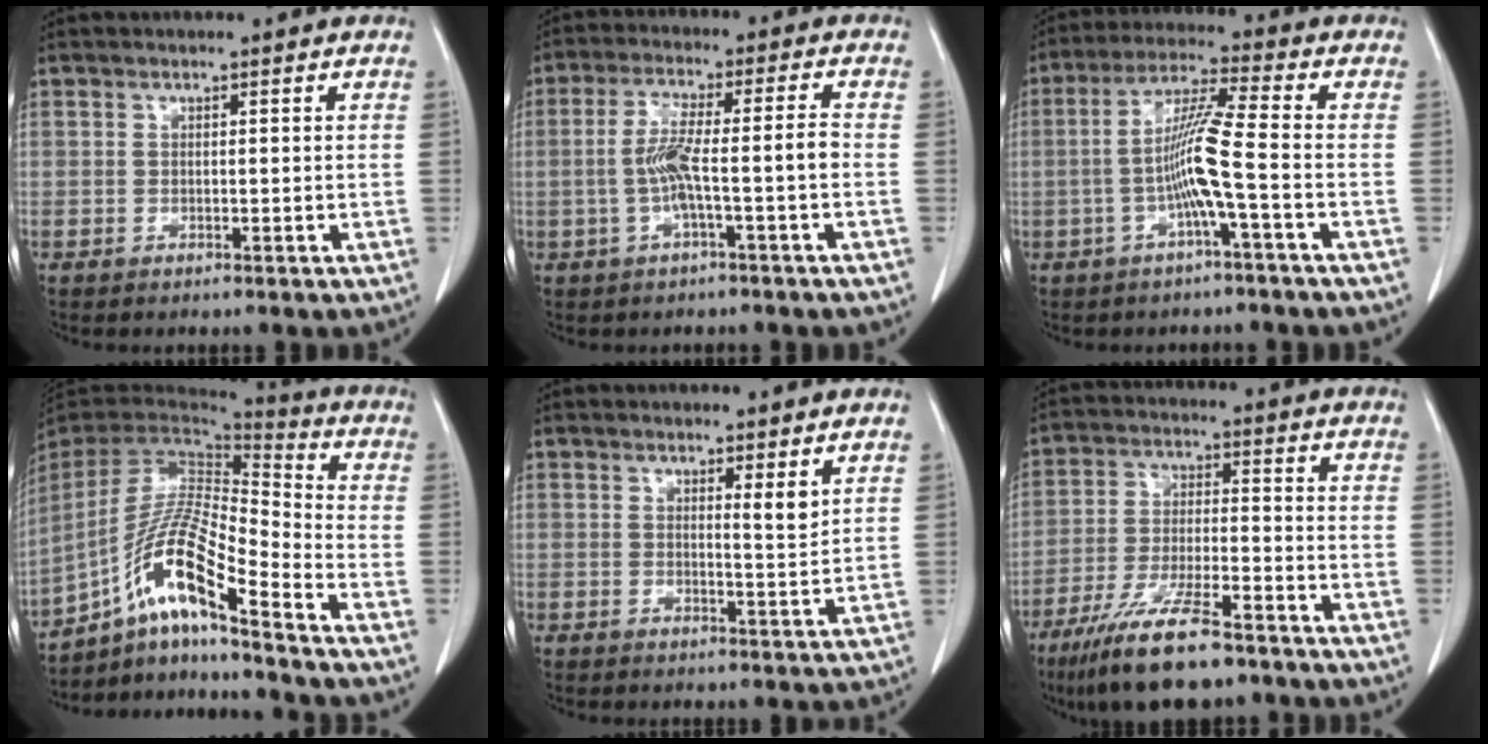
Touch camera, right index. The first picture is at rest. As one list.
[{"total": 7.2, "force": [-1.6, 0.1, 7.1], "torque": [-0.141, 0.019, -0.027]}, {"total": 8.4, "force": [-1.9, -0.9, 8.2], "torque": [-0.164, 0.010, -0.038]}, {"total": 14.7, "force": [-9.2, 0.5, 11.4], "torque": [-0.224, 0.003, -0.170]}, {"total": 2.8, "force": [1.7, 0.1, 2.2], "torque": [-0.038, -0.011, 0.027]}, {"total": 13.6, "force": [-9.9, 2.7, 8.9], "torque": [-0.173, -0.028, -0.175]}]